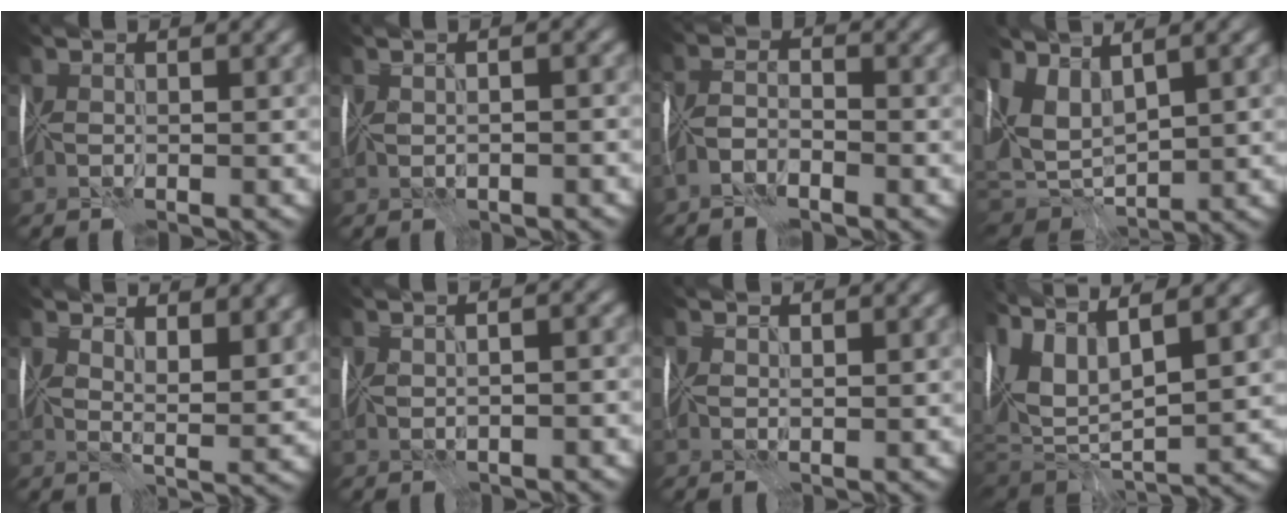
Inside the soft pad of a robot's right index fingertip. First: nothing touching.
{"total": 1.6, "force": [0.3, 0.5, 1.5], "torque": [-0.016, 0.012, 0.003]}
{"total": 1.7, "force": [-1.4, 0.3, 1.0], "torque": [-0.021, 0.010, -0.037]}
{"total": 5.3, "force": [2.5, 2.8, 3.7], "torque": [-0.087, -0.001, 0.049]}
{"total": 5.5, "force": [4.2, 1.5, 3.2], "torque": [-0.044, 0.002, 0.067]}
{"total": 2.2, "force": [0.4, 0.8, 2.0], "torque": [-0.024, 0.013, 0.004]}
{"total": 1.0, "force": [0.9, 0.4, 0.2], "torque": [-0.005, 0.006, 0.015]}
{"total": 10.4, "force": [4.2, 4.0, 8.6], "torque": [-0.204, 0.012, 0.081]}